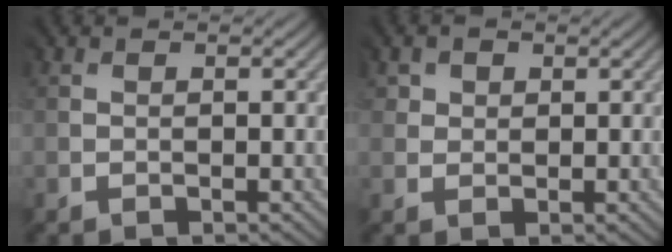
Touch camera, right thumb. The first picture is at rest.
{"total": 2.8, "force": [1.8, 2.0, 0.0], "torque": [0.001, -0.001, 0.027]}